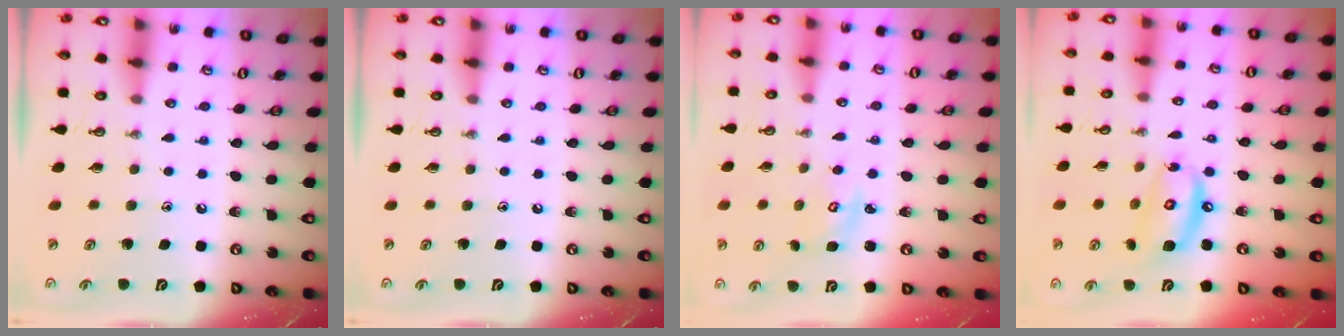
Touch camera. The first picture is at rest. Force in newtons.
{"total": 0.0}
{"total": 3.6, "press": 3.6, "slide": 0.4}
{"total": 11.7, "press": 11.6, "slide": 1.1}